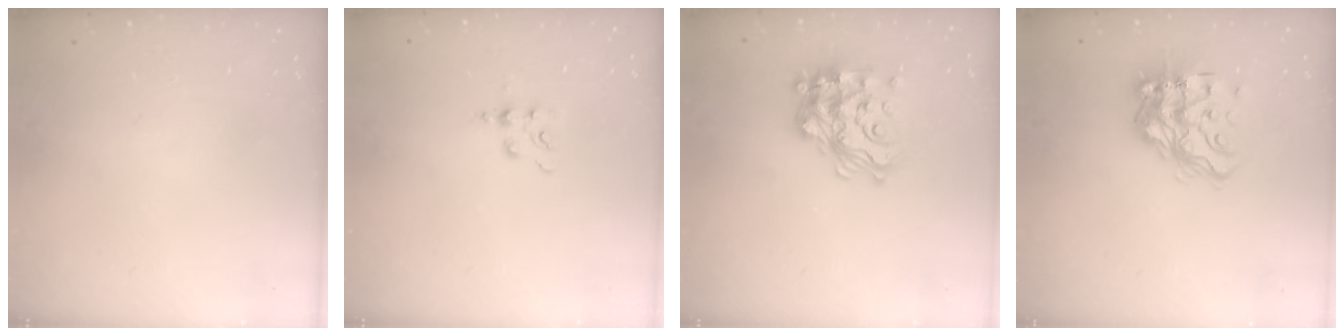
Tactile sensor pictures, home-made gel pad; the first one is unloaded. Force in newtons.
{"total": 4.2, "press": 4.2, "slide": 0.4}
{"total": 18.6, "press": 18.6, "slide": 1.2}
{"total": 14.7, "press": 14.6, "slide": 1.6}